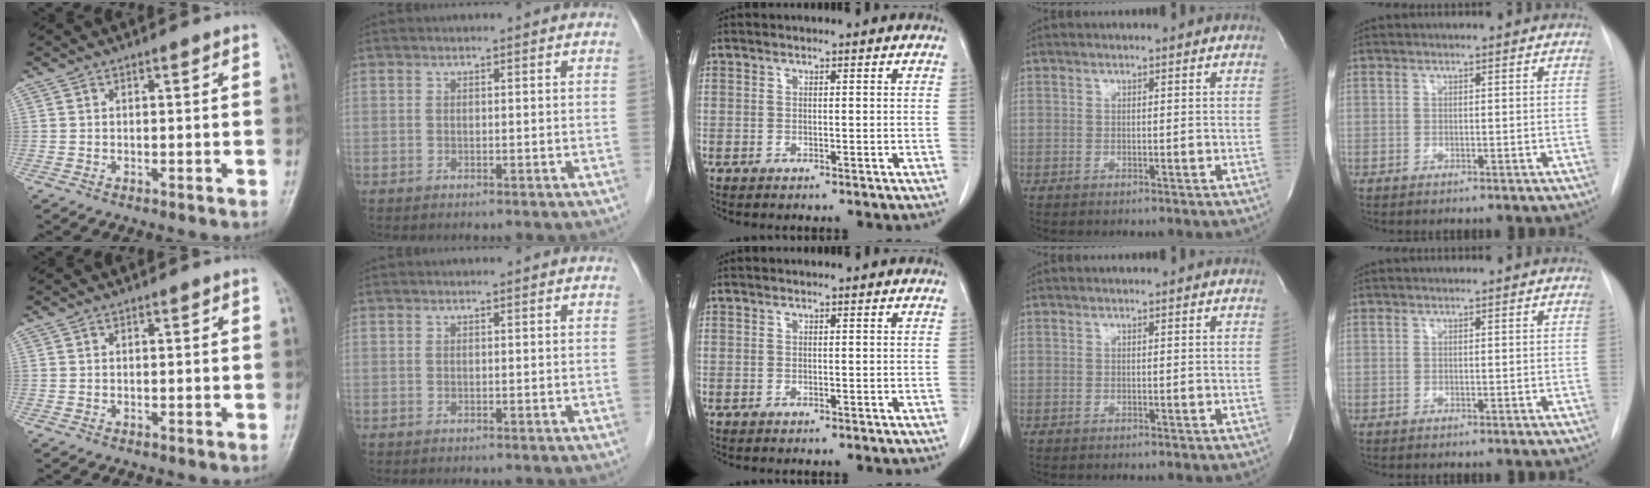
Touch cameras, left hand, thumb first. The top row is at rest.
{}